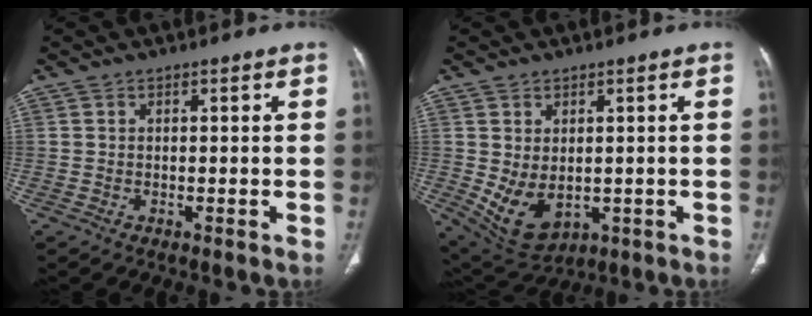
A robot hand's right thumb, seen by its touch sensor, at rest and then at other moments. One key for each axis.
{"total": 8.8, "fx": -0.8, "fy": 5.7, "fz": 6.6, "tx": -0.107, "ty": -0.007, "tz": 0.015}